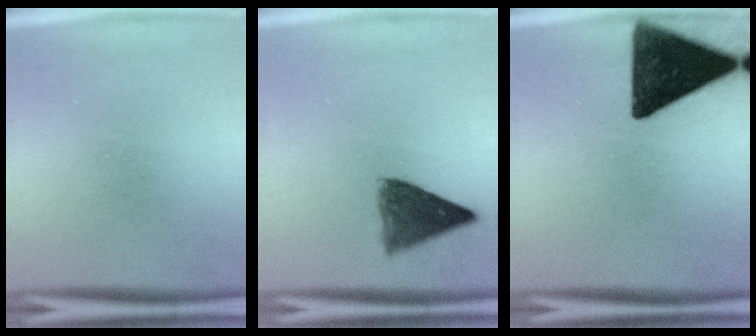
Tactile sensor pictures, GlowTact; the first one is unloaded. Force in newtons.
{"total": 7.2}
{"total": 17.3}